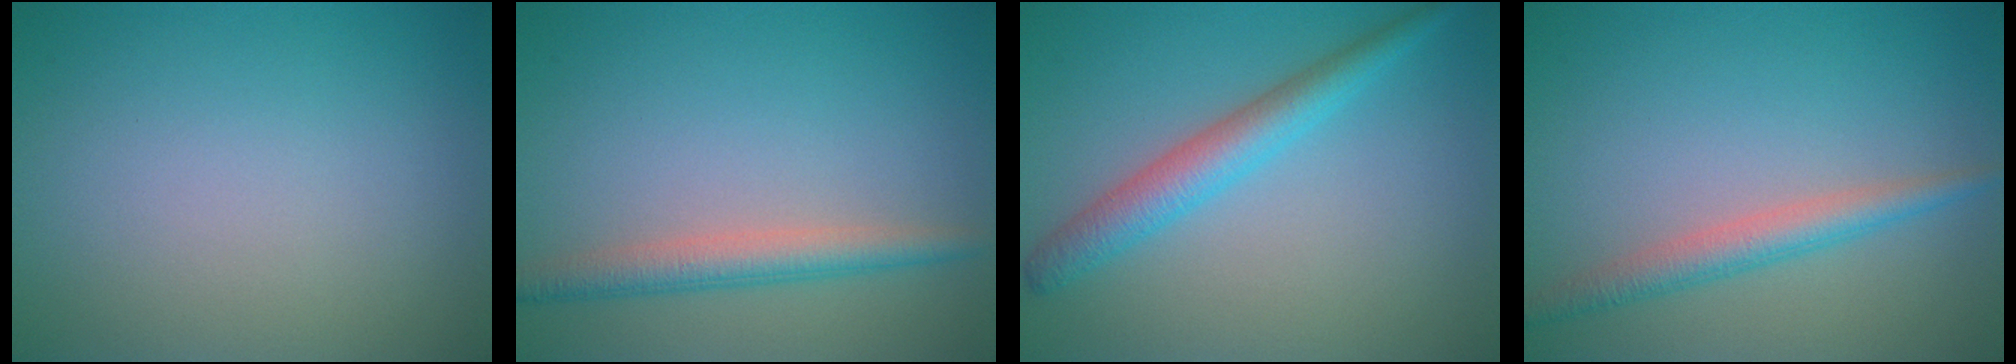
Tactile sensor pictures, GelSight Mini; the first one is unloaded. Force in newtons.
{"total": 3.0, "press": 3.0, "slide": 0.1}
{"total": 3.6, "press": 3.6, "slide": 0.0}
{"total": 2.8, "press": 2.8, "slide": 0.1}